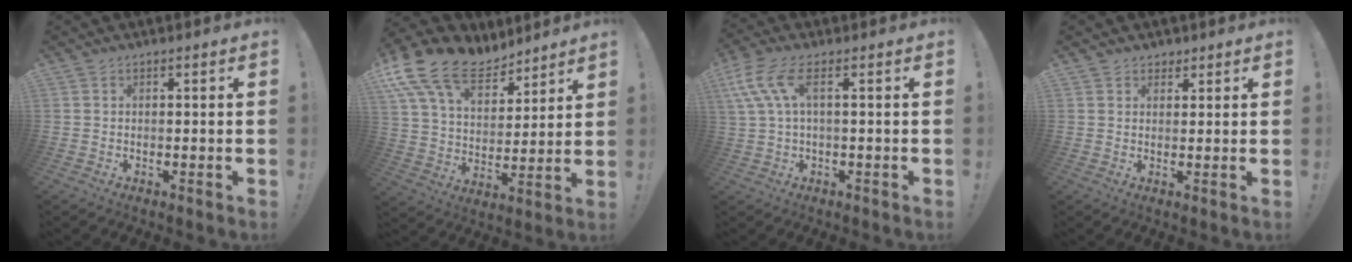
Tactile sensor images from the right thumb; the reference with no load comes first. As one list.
[{"total": 17.8, "force": [12.0, 9.8, 8.8], "torque": [-0.160, -0.076, 0.225]}, {"total": 8.8, "force": [2.6, 3.4, 7.7], "torque": [-0.167, -0.005, 0.051]}, {"total": 2.7, "force": [1.9, 1.9, 0.3], "torque": [0.000, -0.007, 0.034]}]